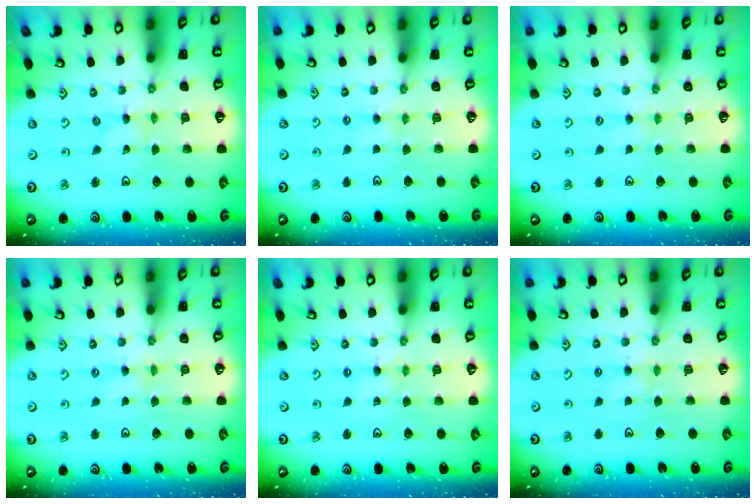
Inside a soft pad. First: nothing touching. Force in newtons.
{"total": 2.6, "press": 2.6, "slide": 0.5}
{"total": 0.0}
{"total": 2.5, "press": 2.4, "slide": 0.4}
{"total": 2.8, "press": 2.8, "slide": 0.3}
{"total": 3.8, "press": 3.7, "slide": 0.6}